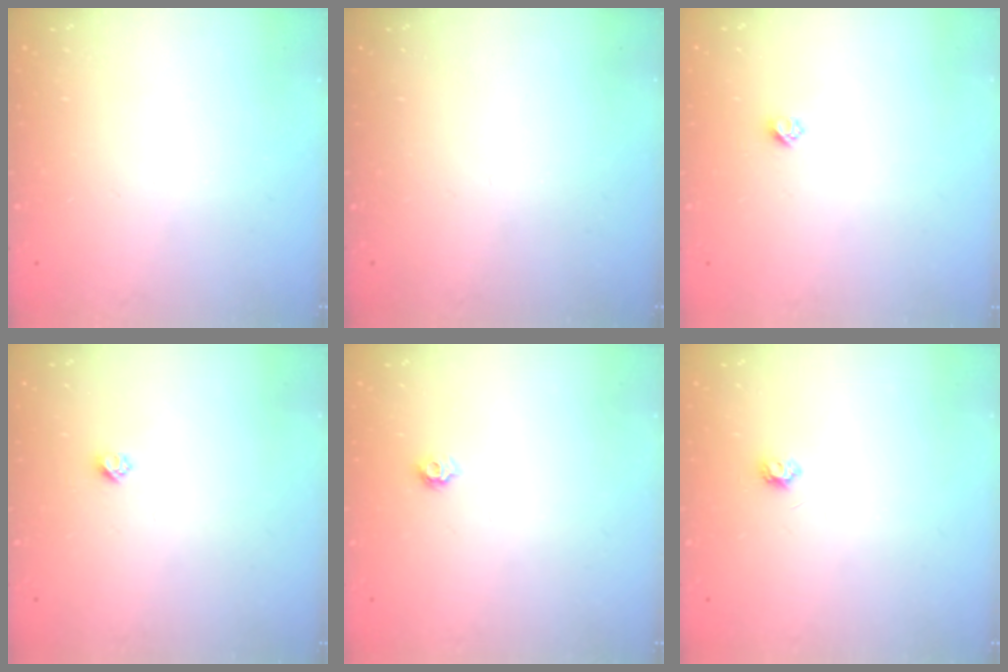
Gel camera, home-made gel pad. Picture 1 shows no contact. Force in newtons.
{"total": 0.0}
{"total": 2.4, "press": 2.4, "slide": 0.2}
{"total": 2.4, "press": 2.4, "slide": 0.2}
{"total": 4.6, "press": 4.6, "slide": 0.6}
{"total": 3.9, "press": 3.8, "slide": 0.6}